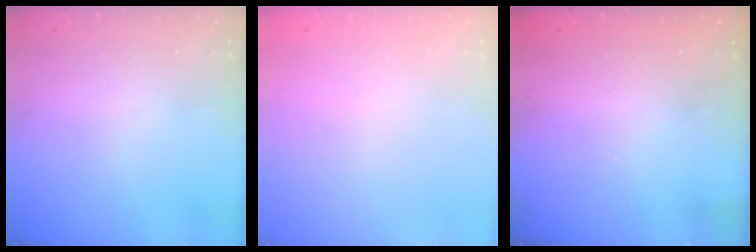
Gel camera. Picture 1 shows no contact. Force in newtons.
{"total": 2.7, "press": 2.6, "slide": 0.8}
{"total": 2.3, "press": 2.2, "slide": 0.8}